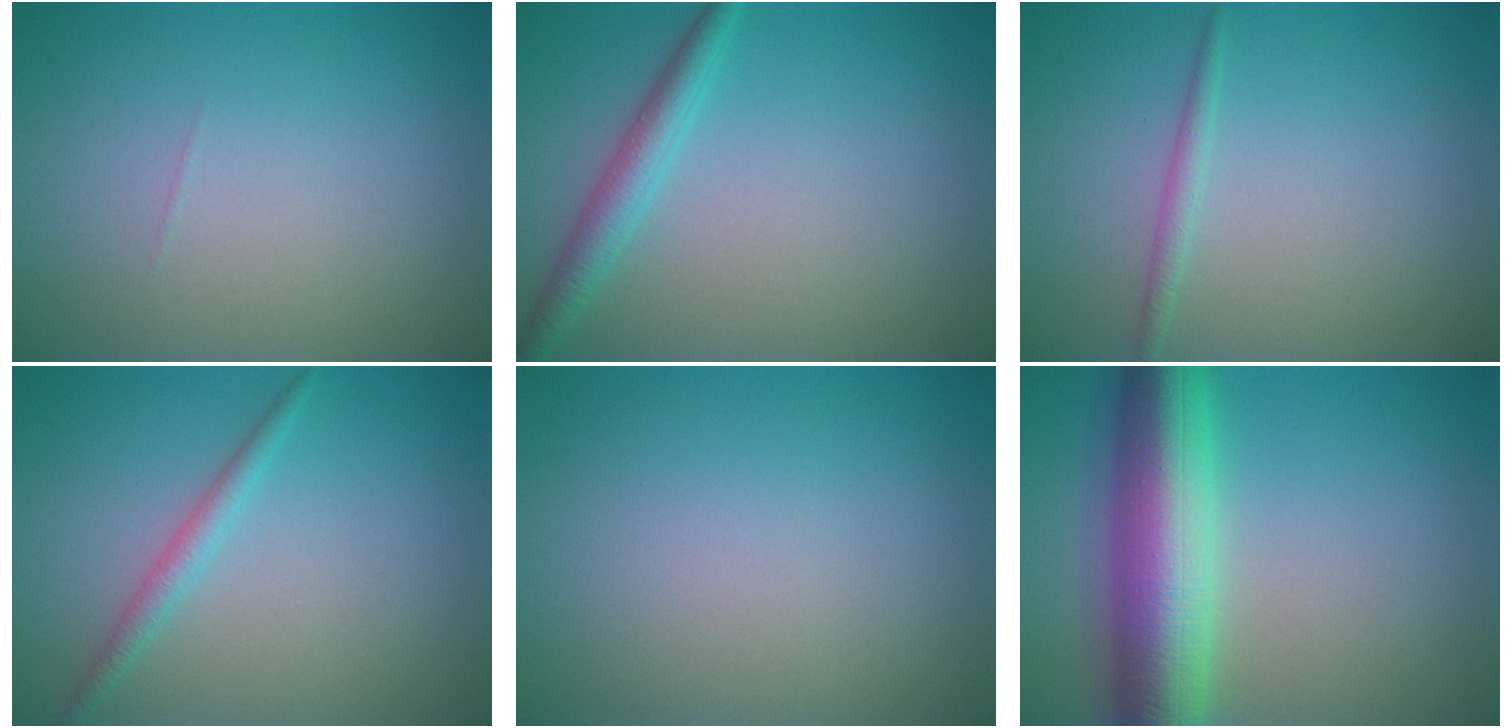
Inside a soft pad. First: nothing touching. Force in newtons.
{"total": 2.6, "press": 2.6, "slide": 0.1}
{"total": 1.1, "press": 1.1, "slide": 0.0}
{"total": 1.7, "press": 1.7, "slide": 0.1}
{"total": 0.0}
{"total": 10.1, "press": 10.1, "slide": 0.2}